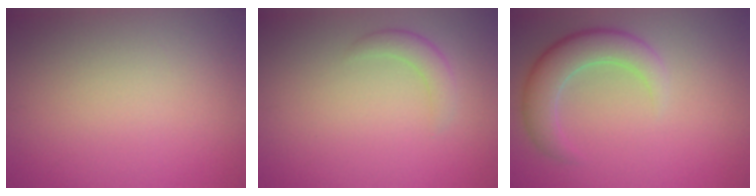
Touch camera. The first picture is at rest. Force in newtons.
{"total": 2.0, "press": 2.0, "slide": 0.1}
{"total": 4.9, "press": 4.9, "slide": 0.6}